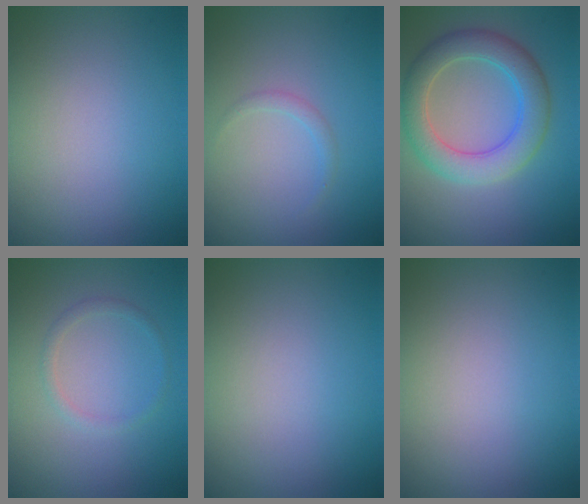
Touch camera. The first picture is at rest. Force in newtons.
{"total": 0.9, "press": 0.9, "slide": 0.0}
{"total": 5.3, "press": 5.2, "slide": 0.3}
{"total": 1.0, "press": 1.0, "slide": 0.1}
{"total": 0.0}
{"total": 0.0}